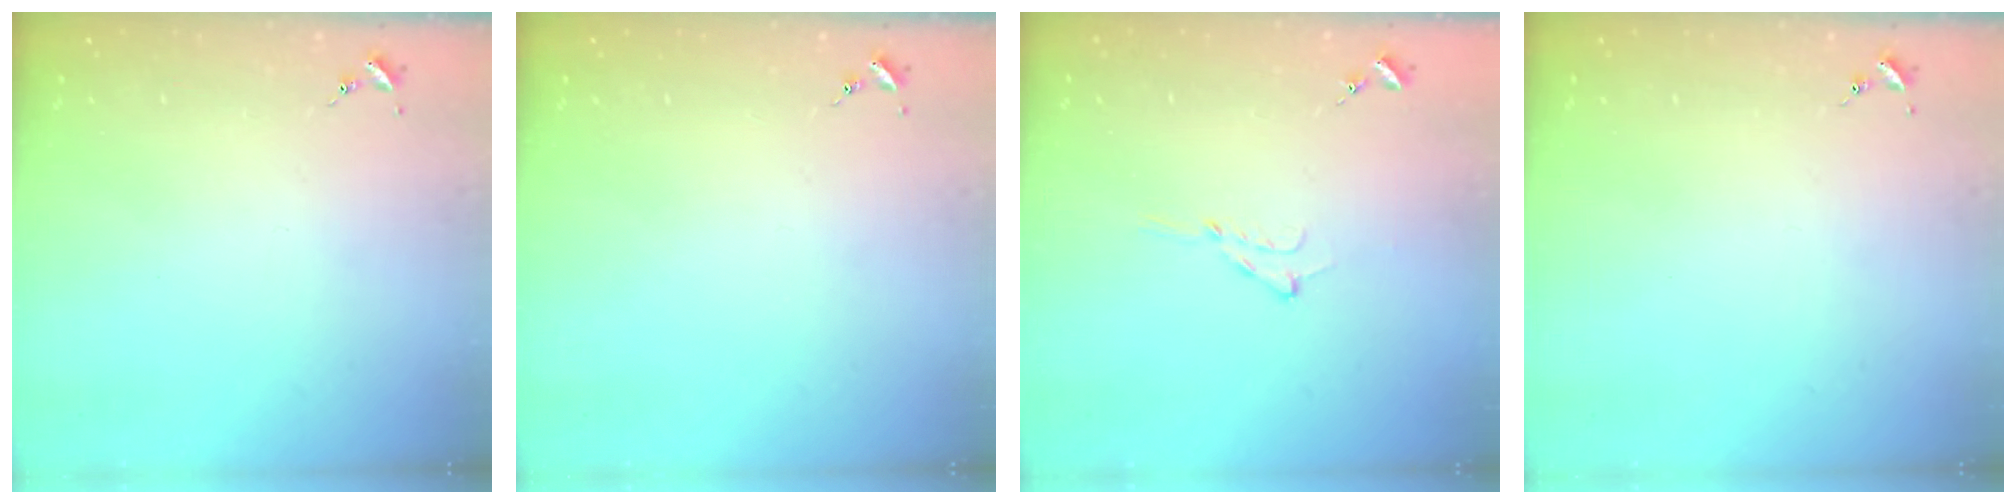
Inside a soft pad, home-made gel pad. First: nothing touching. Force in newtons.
{"total": 0.0}
{"total": 4.6, "press": 4.6, "slide": 0.5}
{"total": 0.0}